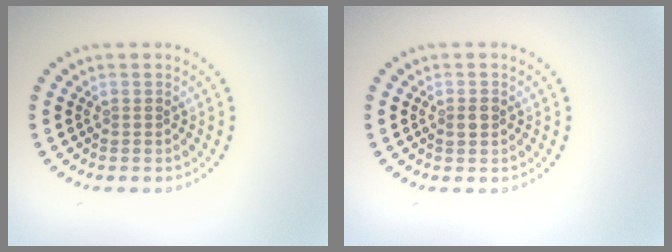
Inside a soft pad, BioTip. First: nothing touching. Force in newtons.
{"total": 1.0, "press": 1.0, "slide": 0.0}